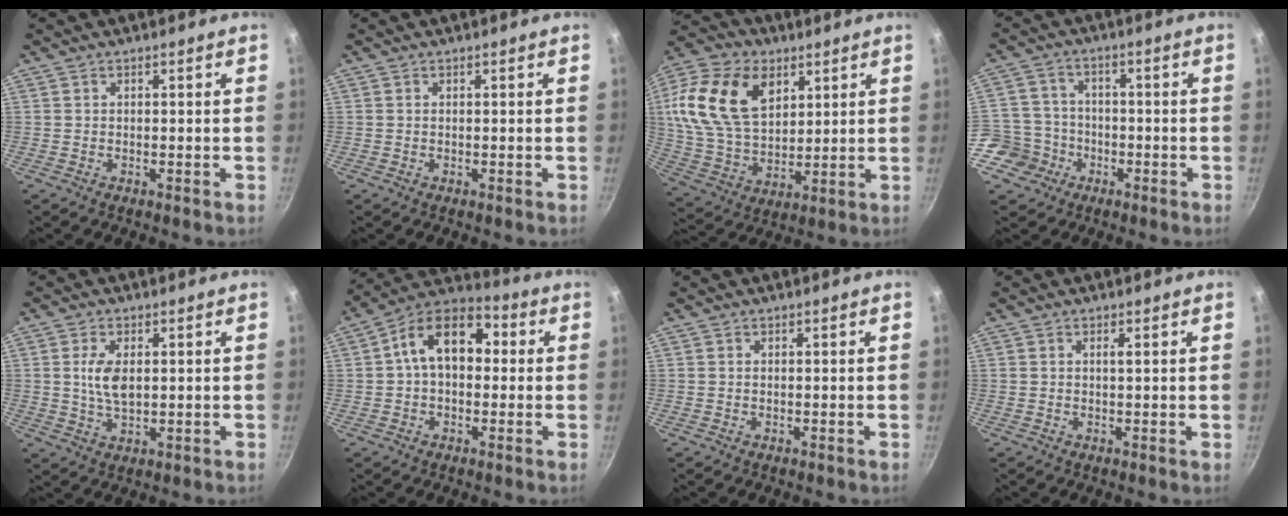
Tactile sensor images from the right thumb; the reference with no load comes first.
{"total": 0.0}
{"total": 22.2, "force": [7.9, 14.6, 14.8], "torque": [-0.276, -0.008, 0.146]}
{"total": 7.9, "force": [-3.5, 7.0, 1.2], "torque": [0.005, 0.039, -0.071]}
{"total": 5.8, "force": [0.9, 3.1, 4.8], "torque": [-0.091, -0.005, 0.018]}
{"total": 13.2, "force": [1.6, 8.8, 9.7], "torque": [-0.117, 0.035, 0.003]}
{"total": 0.0}
{"total": 0.8, "force": [0.3, 0.0, 0.8], "torque": [-0.013, -0.001, 0.003]}